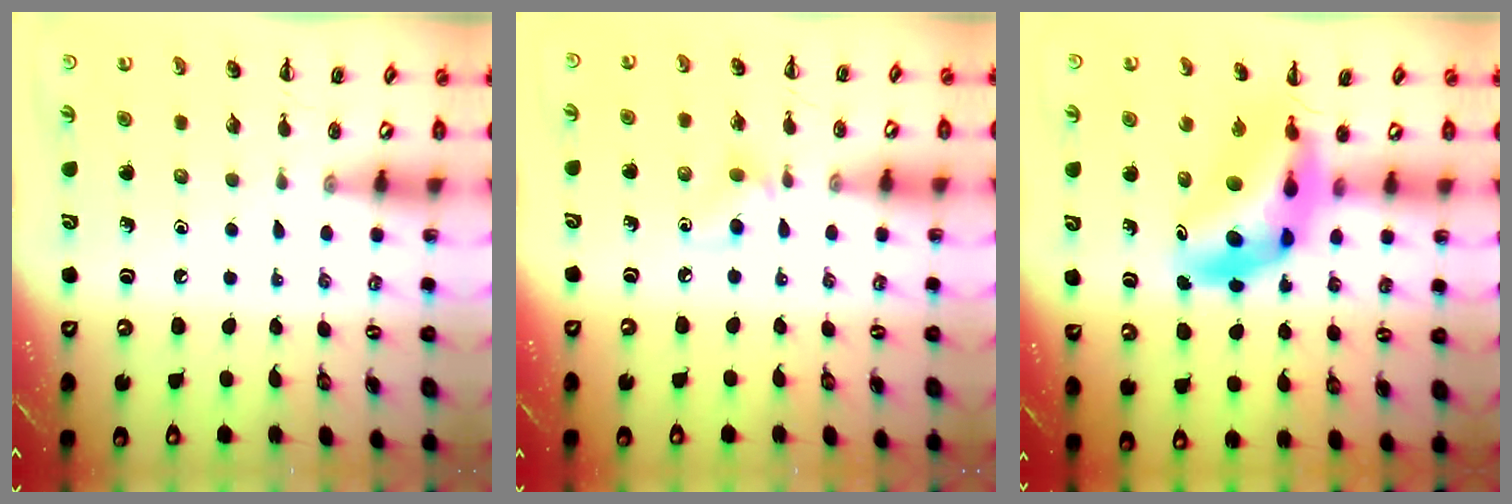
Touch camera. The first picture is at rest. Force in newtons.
{"total": 5.9, "press": 5.6, "slide": 1.8}
{"total": 11.8, "press": 11.2, "slide": 3.7}